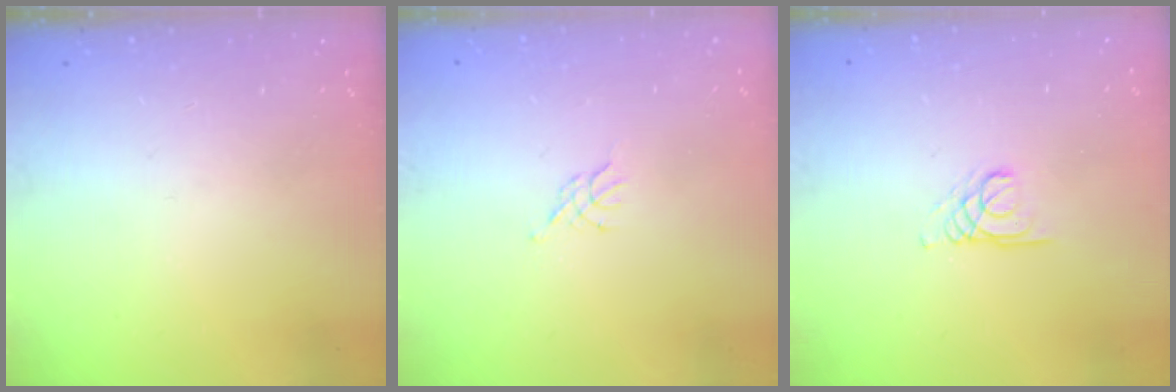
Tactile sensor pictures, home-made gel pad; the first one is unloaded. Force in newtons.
{"total": 2.3, "press": 2.2, "slide": 0.5}
{"total": 1.7, "press": 1.7, "slide": 0.2}